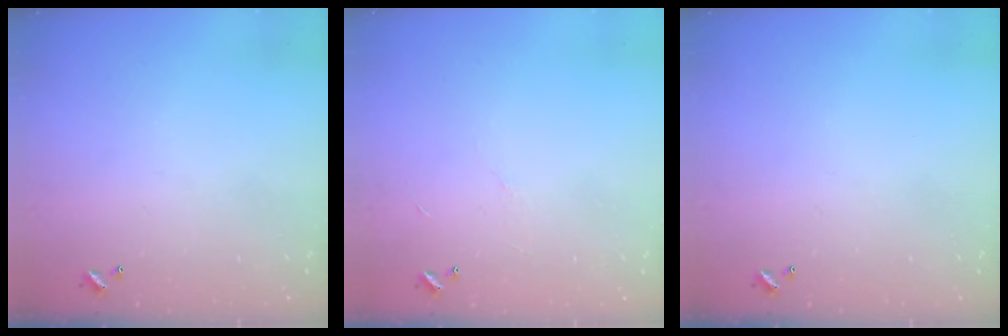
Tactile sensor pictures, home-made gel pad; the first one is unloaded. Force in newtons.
{"total": 4.5, "press": 4.5, "slide": 0.5}
{"total": 0.0}